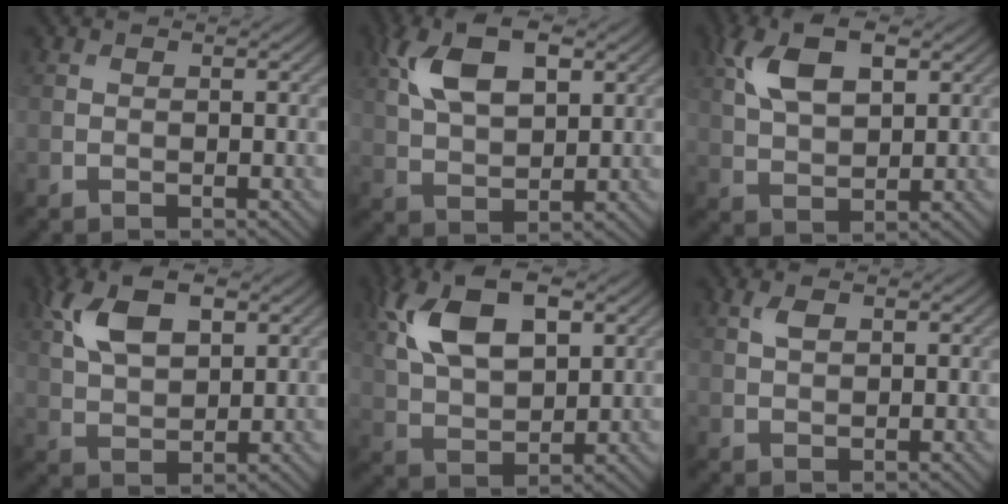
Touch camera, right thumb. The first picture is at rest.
{"total": 9.9, "force": [4.0, 4.9, 7.6], "torque": [-0.160, 0.014, 0.077]}
{"total": 8.9, "force": [3.7, 4.3, 6.8], "torque": [-0.145, 0.012, 0.071]}
{"total": 8.9, "force": [3.9, 4.5, 6.6], "torque": [-0.146, 0.012, 0.074]}
{"total": 12.2, "force": [4.9, 6.3, 9.3], "torque": [-0.205, 0.017, 0.092]}
{"total": 2.1, "force": [1.0, 0.9, 1.6], "torque": [-0.036, 0.003, 0.020]}